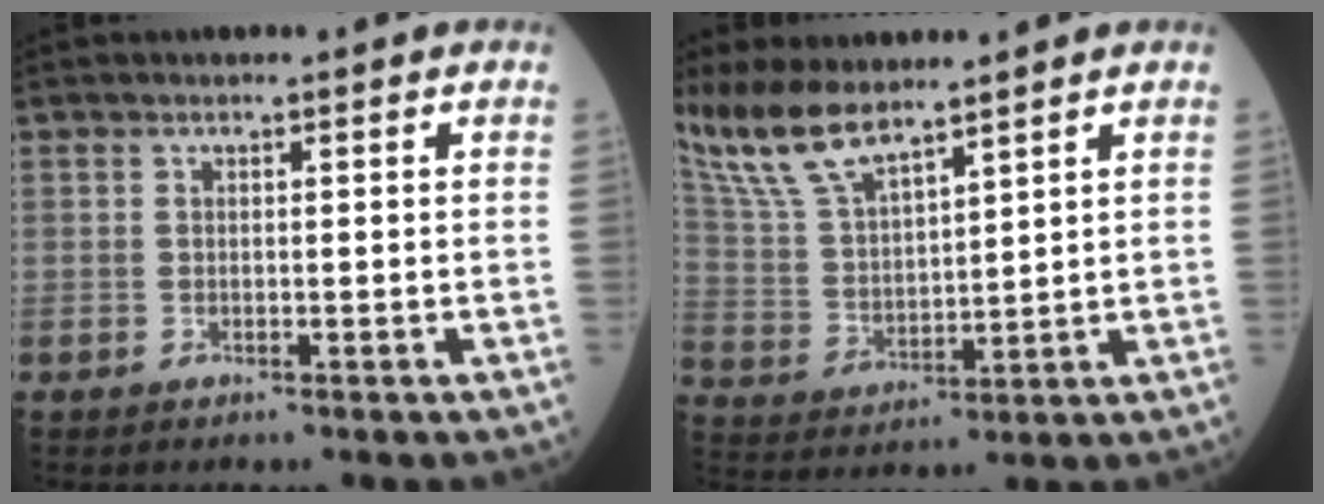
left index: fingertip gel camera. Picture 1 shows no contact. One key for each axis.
{"total": 10.0, "fx": 8.5, "fy": 1.7, "fz": 4.9, "tx": -0.120, "ty": 0.009, "tz": 0.180}